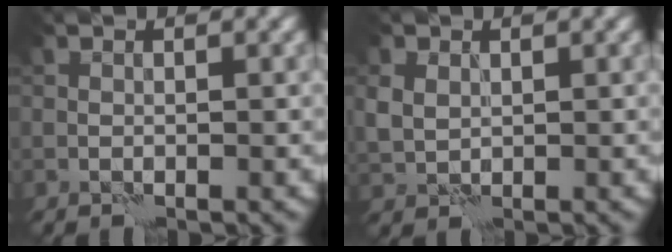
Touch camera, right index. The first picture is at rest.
{"total": 2.1, "force": [0.6, 1.7, 1.1], "torque": [-0.029, 0.002, 0.011]}